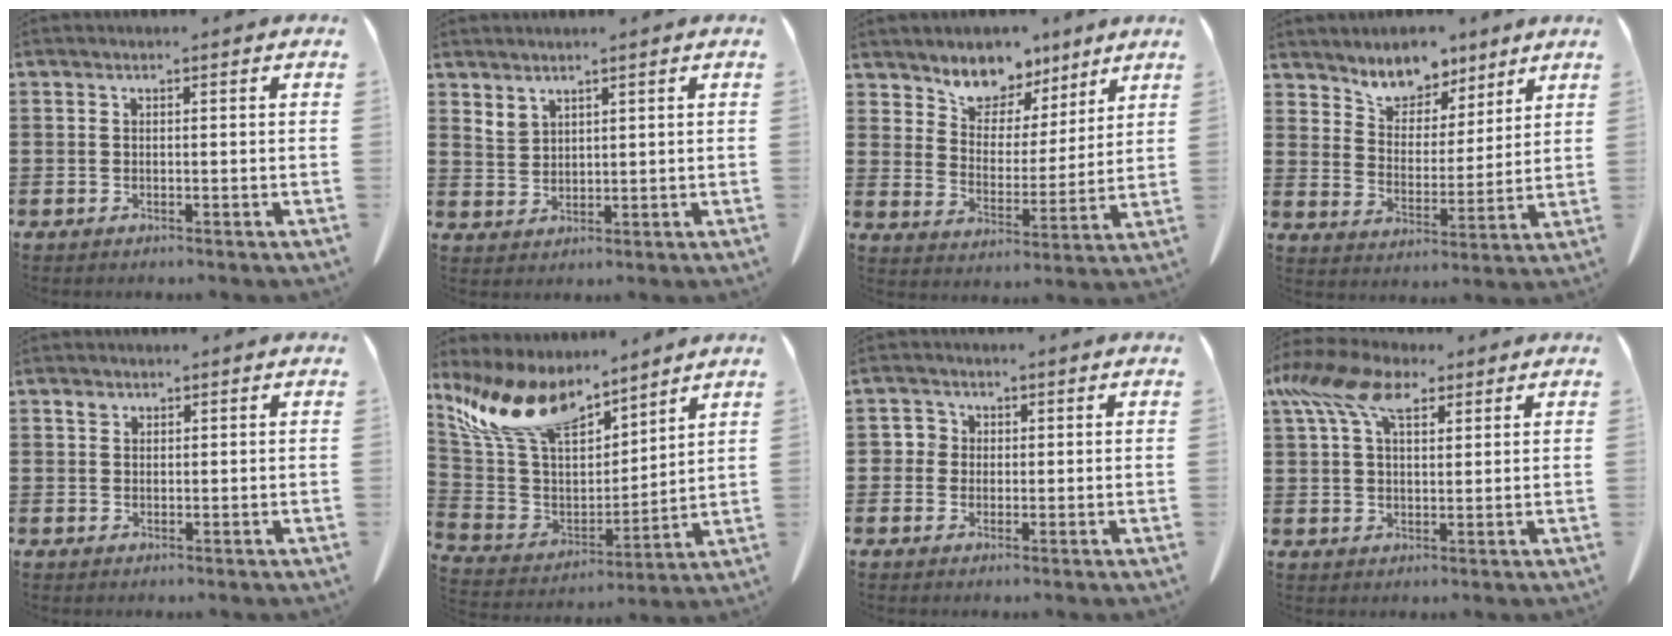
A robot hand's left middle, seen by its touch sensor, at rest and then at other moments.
{"total": 2.7, "force": [2.5, 1.0, 0.3], "torque": [-0.013, -0.003, 0.049]}
{"total": 6.7, "force": [5.7, 3.6, 0.0], "torque": [-0.044, -0.037, 0.105]}
{"total": 6.6, "force": [5.8, 3.1, 0.6], "torque": [-0.041, -0.034, 0.105]}
{"total": 1.3, "force": [0.8, 1.0, 0.4], "torque": [-0.012, 0.001, 0.017]}
{"total": 13.2, "force": [9.6, 5.9, 6.8], "torque": [-0.188, -0.050, 0.173]}
{"total": 2.2, "force": [0.3, 2.2, 0.5], "torque": [-0.023, 0.007, 0.003]}
{"total": 9.5, "force": [5.6, 4.6, 6.2], "torque": [-0.148, 0.004, 0.102]}